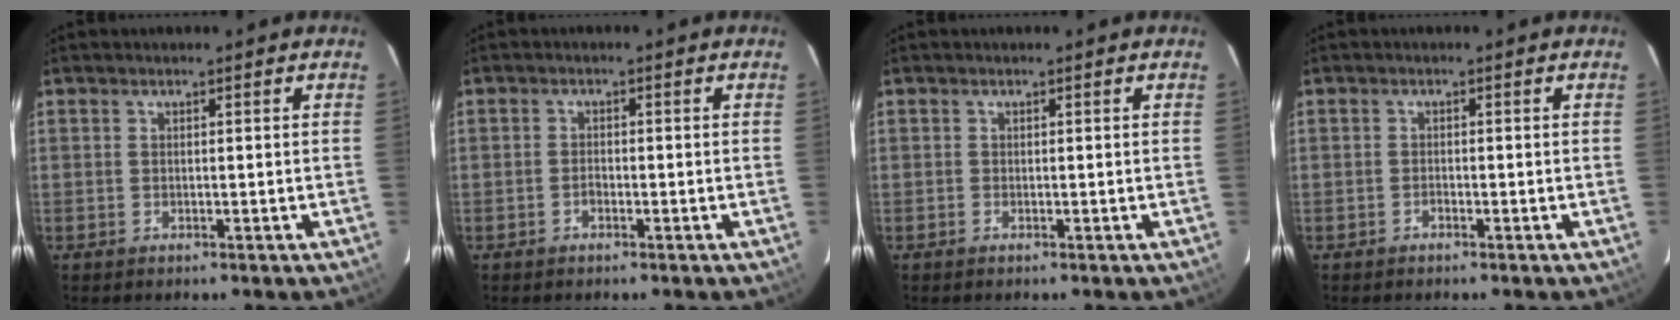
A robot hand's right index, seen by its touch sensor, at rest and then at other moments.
{"total": 1.2, "force": [-0.8, 0.6, 0.7], "torque": [-0.014, 0.003, -0.016]}
{"total": 0.0}
{"total": 0.7, "force": [-0.6, 0.3, 0.1], "torque": [-0.003, 0.003, -0.013]}